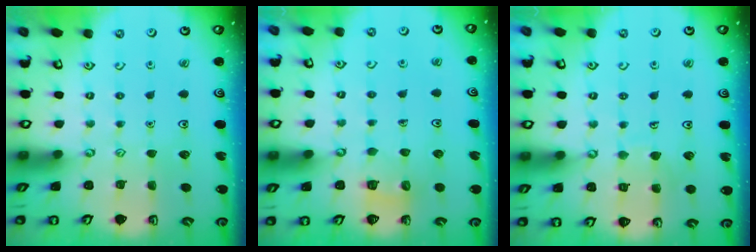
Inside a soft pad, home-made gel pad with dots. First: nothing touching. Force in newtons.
{"total": 2.2, "press": 2.2, "slide": 0.1}
{"total": 7.0, "press": 7.0, "slide": 0.5}